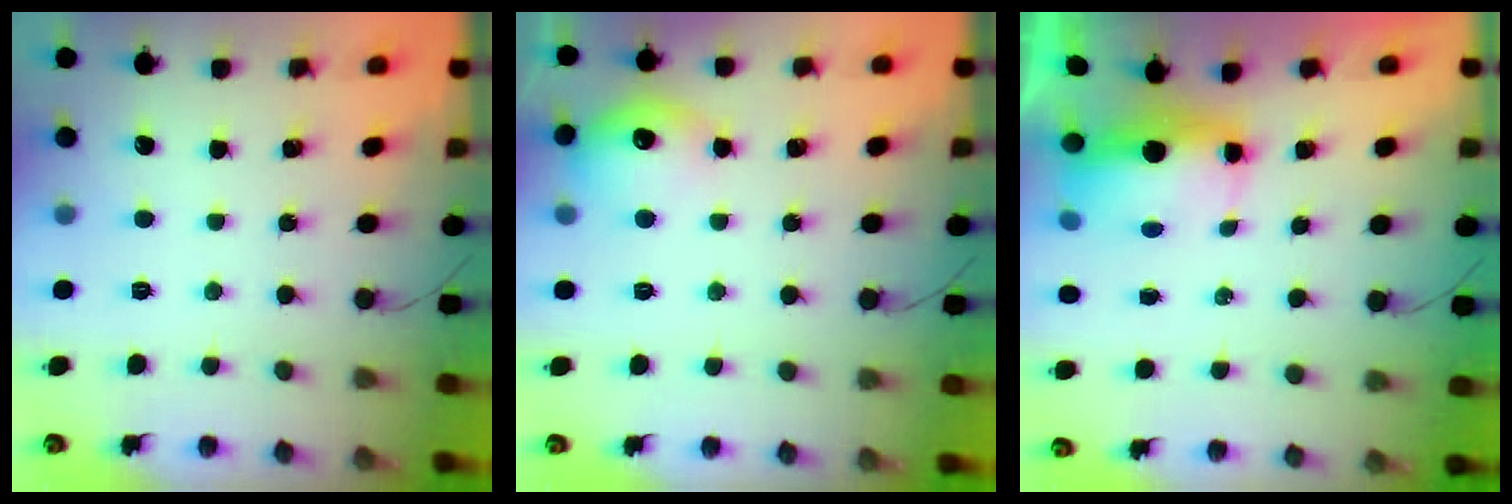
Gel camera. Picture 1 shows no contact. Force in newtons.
{"total": 11.8, "press": 11.8, "slide": 0.6}
{"total": 6.0, "press": 5.9, "slide": 1.0}